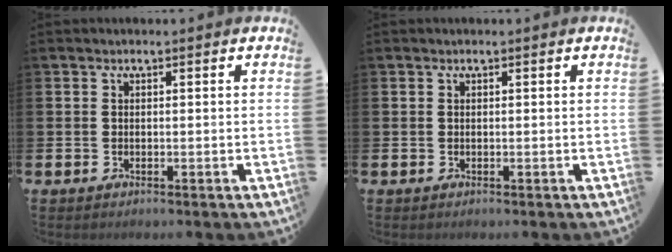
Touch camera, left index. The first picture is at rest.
{"total": 0.0}